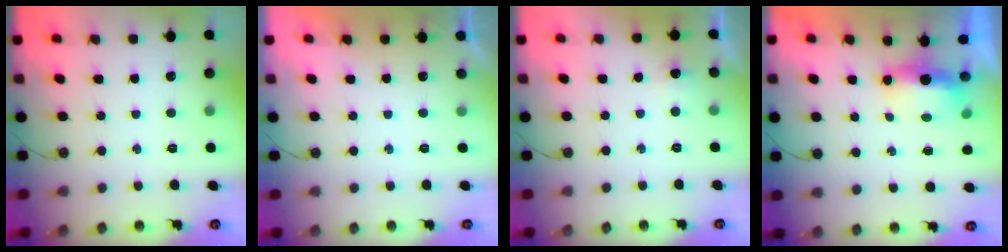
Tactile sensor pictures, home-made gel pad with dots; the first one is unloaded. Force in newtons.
{"total": 0.0}
{"total": 4.2, "press": 3.9, "slide": 1.5}
{"total": 5.6, "press": 5.6, "slide": 0.6}